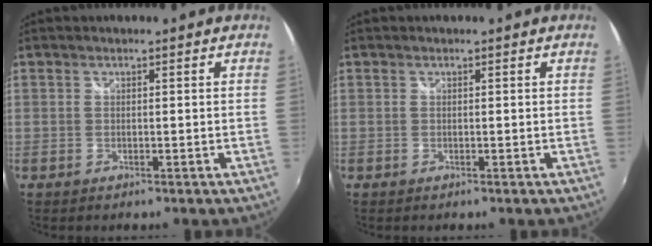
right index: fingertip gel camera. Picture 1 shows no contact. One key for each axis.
{"total": 0.0}